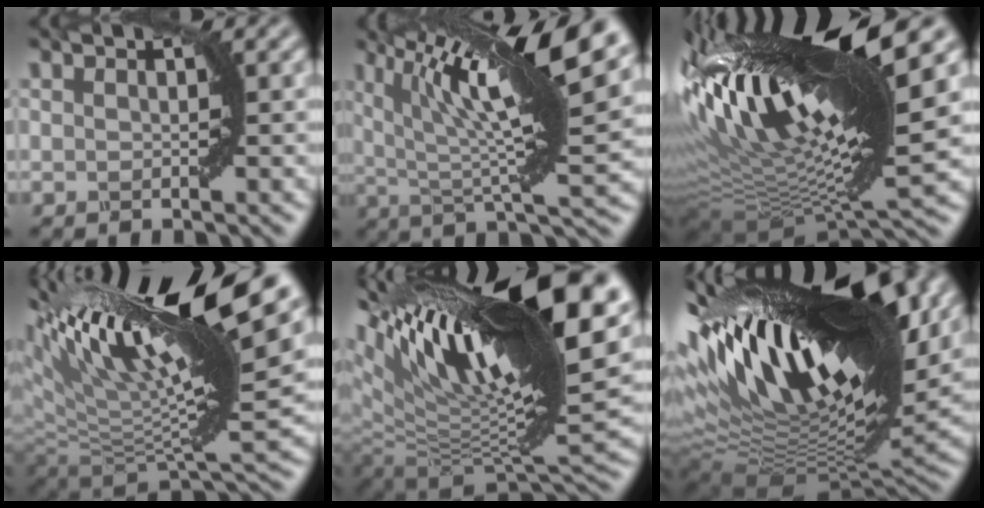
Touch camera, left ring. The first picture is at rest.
{"total": 14.3, "force": [6.5, 3.3, 12.3], "torque": [-0.193, 0.022, 0.113]}
{"total": 16.9, "force": [6.2, 4.9, 15.0], "torque": [-0.294, 0.017, 0.108]}
{"total": 16.1, "force": [8.3, 4.6, 12.9], "torque": [-0.241, 0.030, 0.149]}
{"total": 17.7, "force": [8.6, 5.9, 14.3], "torque": [-0.246, 0.023, 0.151]}
{"total": 19.0, "force": [7.5, 7.8, 15.6], "torque": [-0.292, 0.032, 0.114]}